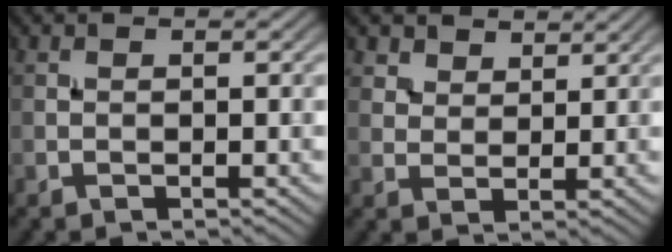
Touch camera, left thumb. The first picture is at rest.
{"total": 4.1, "force": [3.0, 2.4, 1.3], "torque": [-0.040, -0.012, 0.073]}